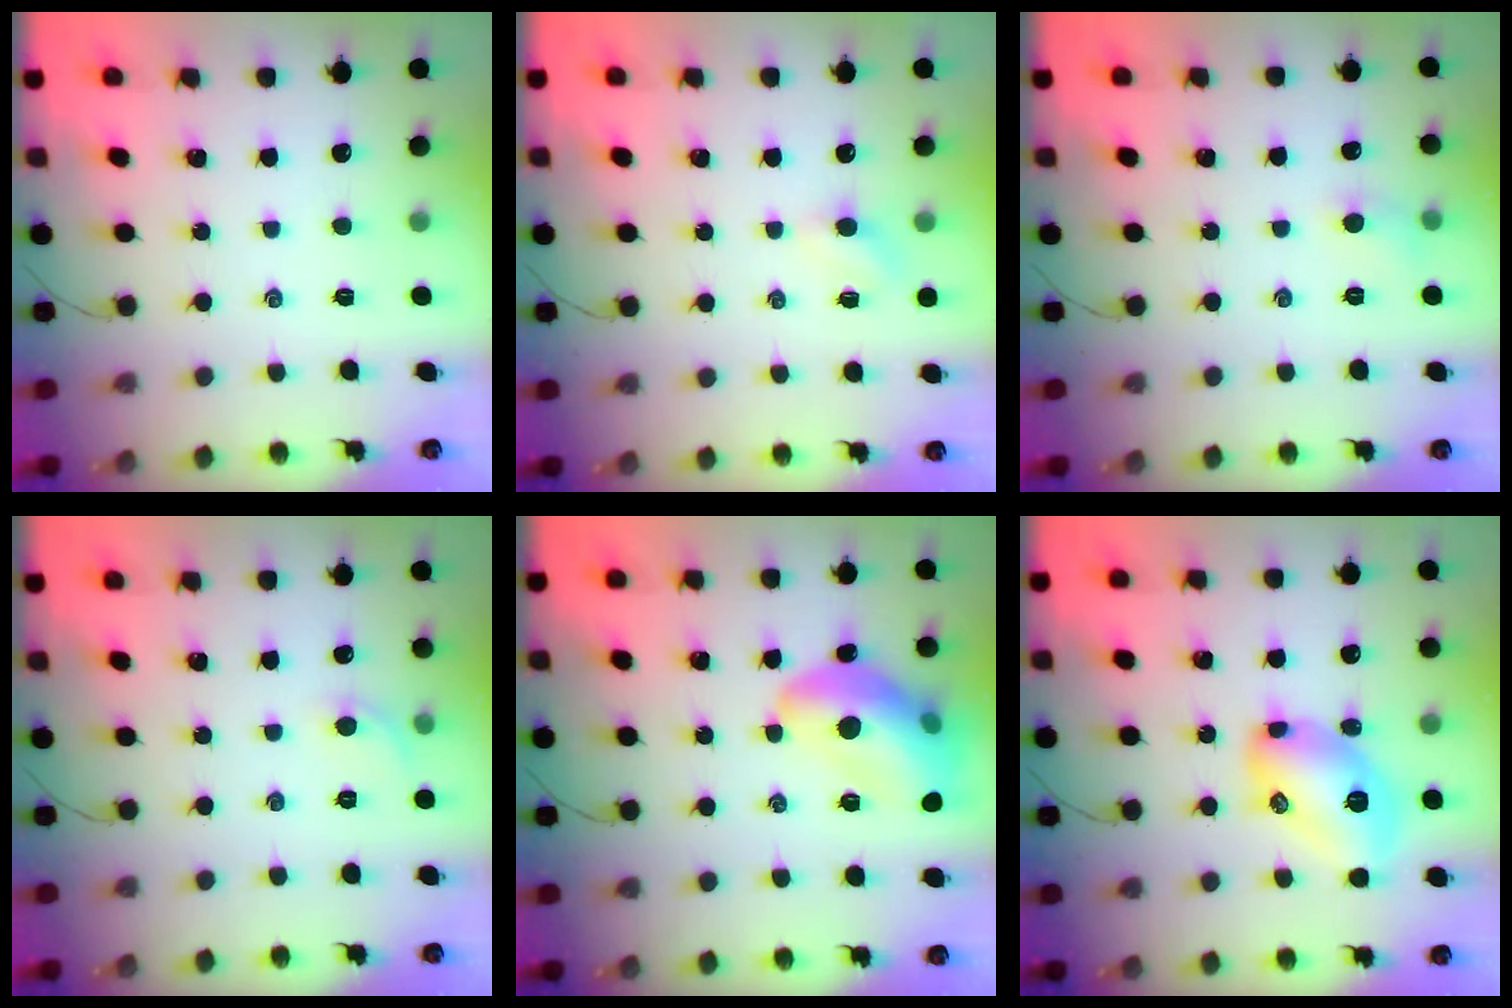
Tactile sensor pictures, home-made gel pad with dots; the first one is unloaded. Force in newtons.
{"total": 3.6, "press": 3.4, "slide": 1.2}
{"total": 4.9, "press": 4.6, "slide": 1.7}
{"total": 4.2, "press": 3.9, "slide": 1.4}
{"total": 16.7, "press": 16.6, "slide": 2.0}
{"total": 13.2, "press": 13.1, "slide": 0.7}